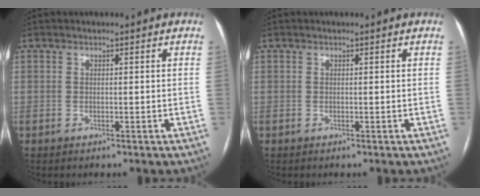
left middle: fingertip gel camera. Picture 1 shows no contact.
{"total": 0.0}